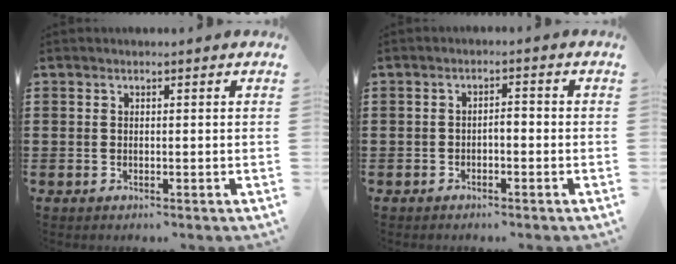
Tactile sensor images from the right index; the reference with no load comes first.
{"total": 1.5, "force": [-1.1, 0.5, 0.9], "torque": [-0.020, 0.002, -0.024]}